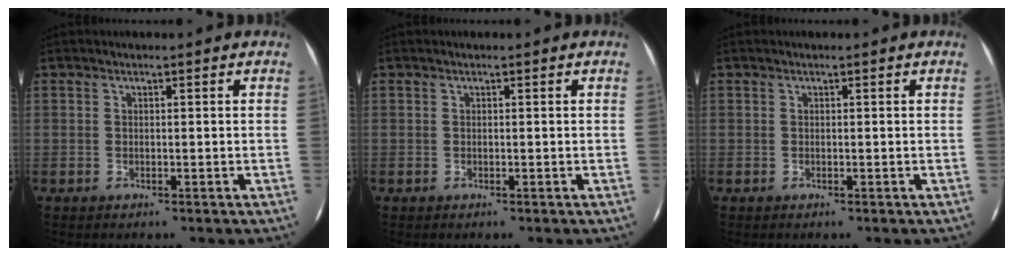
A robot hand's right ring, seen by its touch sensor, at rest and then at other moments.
{"total": 0.0}
{"total": 0.0}